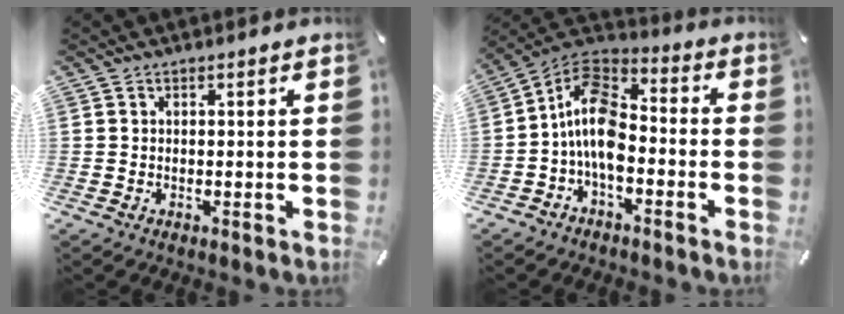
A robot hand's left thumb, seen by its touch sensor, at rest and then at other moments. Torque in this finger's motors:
{"motor_torque": [-0.29, 1.74, 1.21, -0.05, 0.45]}